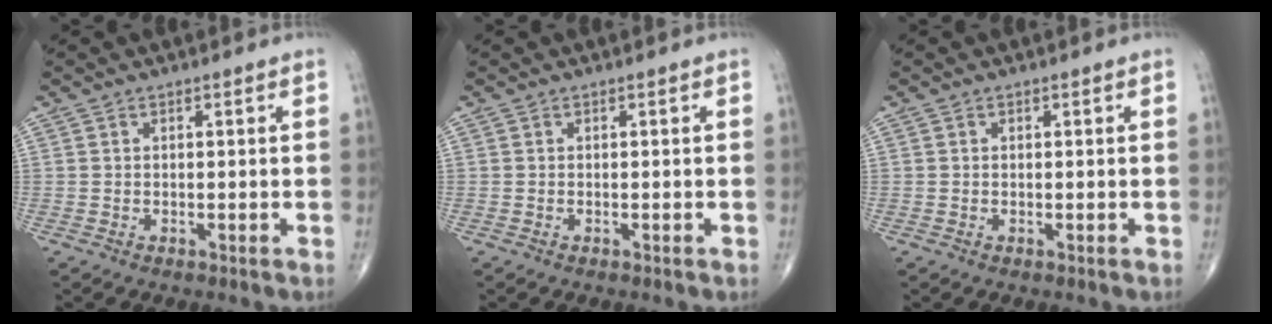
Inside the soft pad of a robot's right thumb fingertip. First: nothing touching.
{"total": 0.0}
{"total": 0.0}